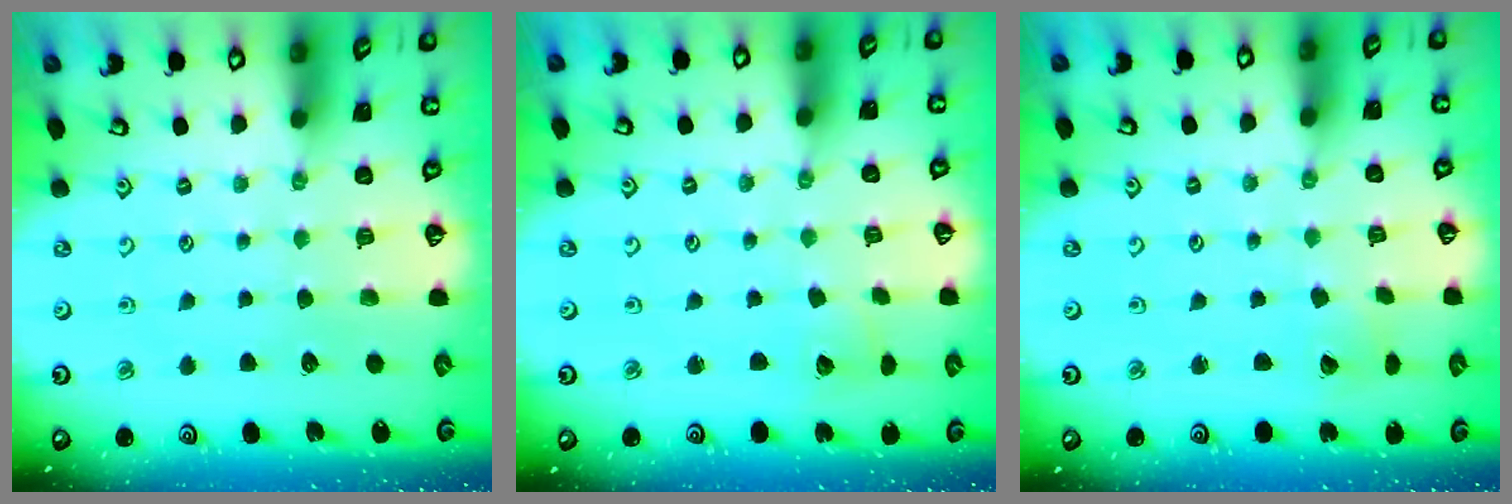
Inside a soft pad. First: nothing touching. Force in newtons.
{"total": 2.2, "press": 2.2, "slide": 0.3}
{"total": 2.6, "press": 2.6, "slide": 0.1}